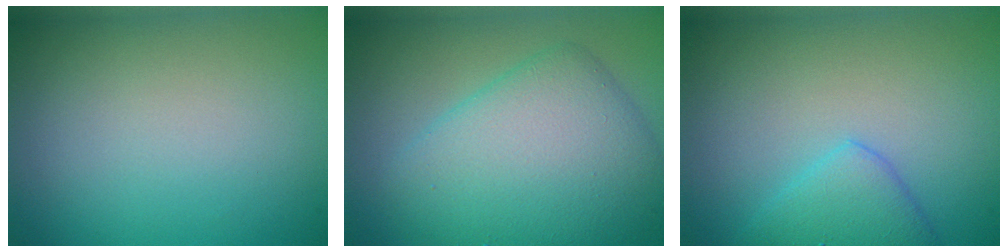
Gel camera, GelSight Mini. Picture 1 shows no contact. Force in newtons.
{"total": 7.3, "press": 7.3, "slide": 0.1}
{"total": 2.8, "press": 2.8, "slide": 0.2}